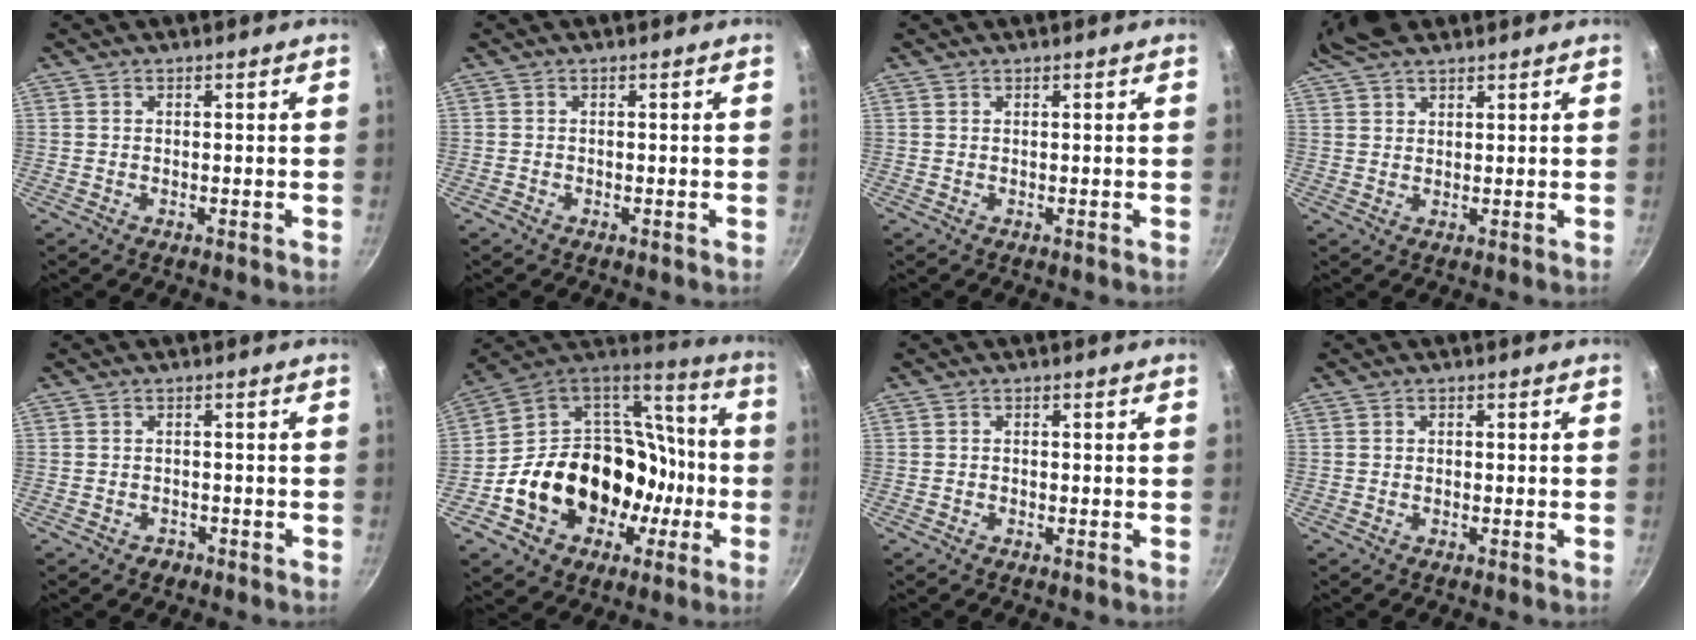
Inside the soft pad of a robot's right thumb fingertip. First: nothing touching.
{"total": 0.6, "force": [-0.4, 0.4, 0.1], "torque": [-0.008, 0.007, -0.008]}
{"total": 0.0}
{"total": 7.5, "force": [5.5, 3.3, 3.9], "torque": [-0.064, 0.009, 0.099]}
{"total": 1.7, "force": [-1.1, 1.2, 0.3], "torque": [0.003, 0.016, -0.010]}
{"total": 26.2, "force": [-5.0, 20.3, 15.7], "torque": [-0.244, 0.066, -0.058]}
{"total": 0.9, "force": [-0.5, 0.5, 0.5], "torque": [-0.012, 0.005, -0.010]}
{"total": 0.7, "force": [-0.2, 0.5, 0.4], "torque": [-0.008, 0.005, -0.003]}